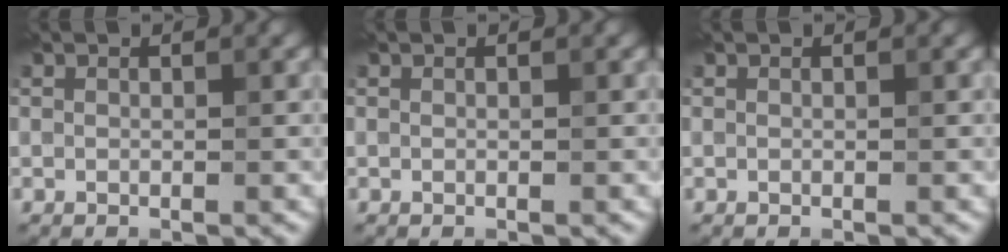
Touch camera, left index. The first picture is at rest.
{"total": 0.0}
{"total": 0.0}